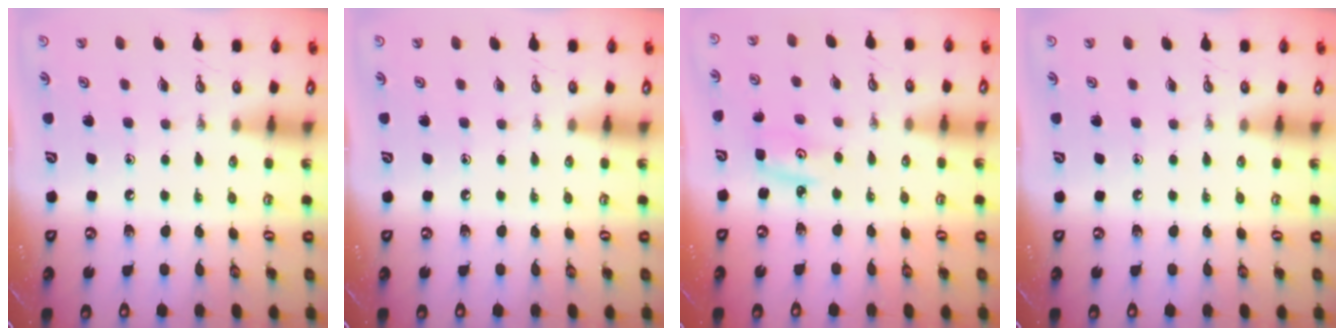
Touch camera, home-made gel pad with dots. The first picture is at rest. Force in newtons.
{"total": 0.0}
{"total": 2.9, "press": 2.9, "slide": 0.2}
{"total": 0.0}